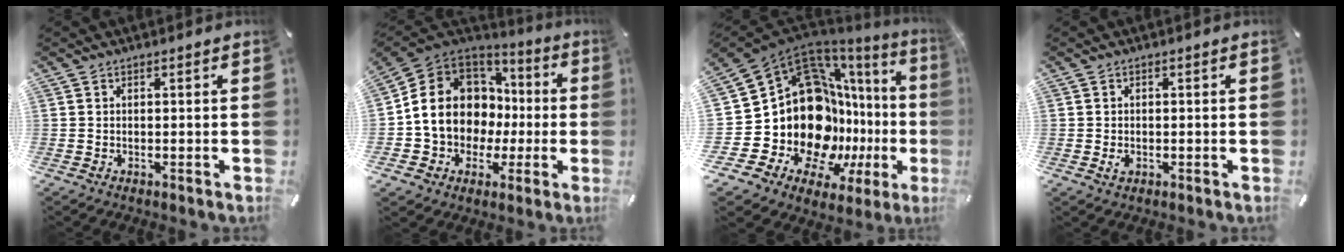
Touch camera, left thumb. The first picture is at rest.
{"total": 14.6, "force": [-0.5, 13.0, 6.6], "torque": [-0.142, 0.000, 0.000]}
{"total": 25.4, "force": [-2.0, 17.0, 18.8], "torque": [-0.312, -0.087, 0.019]}
{"total": 1.6, "force": [-0.3, 1.1, 1.1], "torque": [-0.019, 0.002, -0.006]}